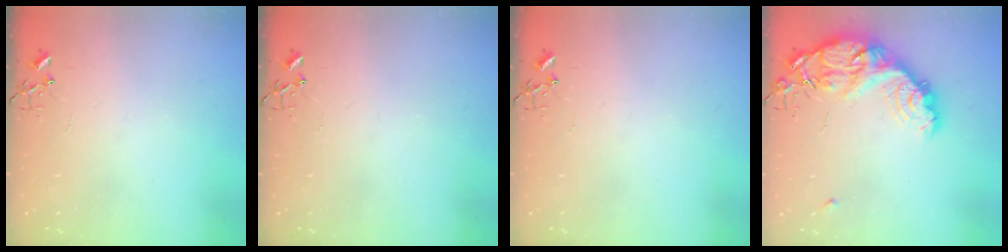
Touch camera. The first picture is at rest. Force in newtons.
{"total": 0.0}
{"total": 0.0}
{"total": 19.0, "press": 18.9, "slide": 1.7}